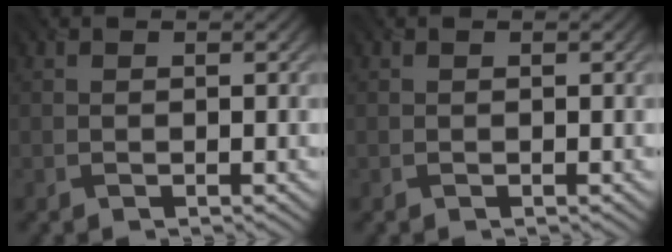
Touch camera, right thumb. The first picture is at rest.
{"total": 0.0}